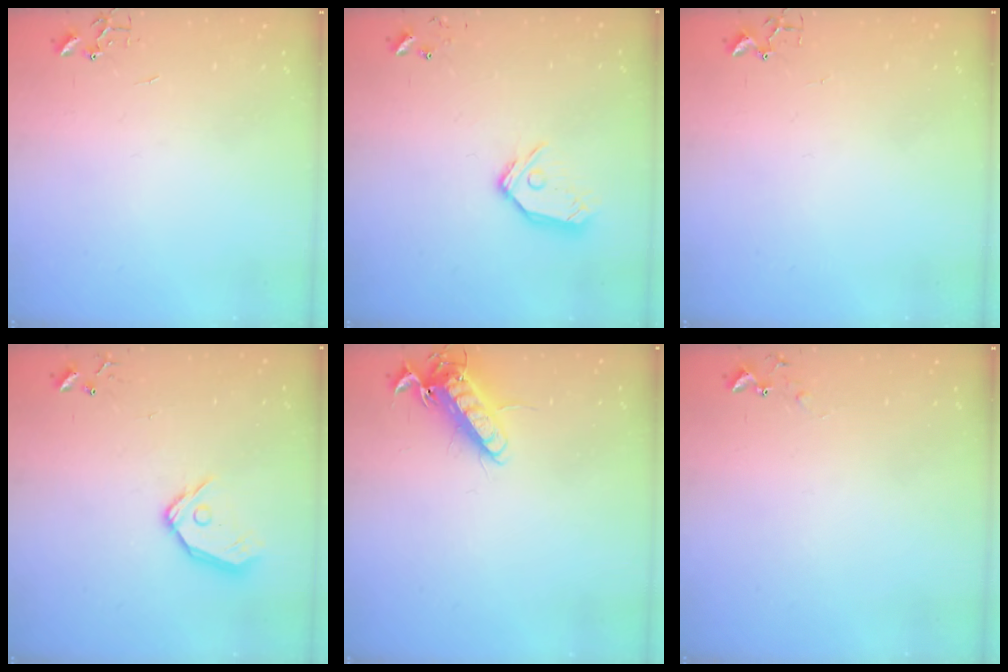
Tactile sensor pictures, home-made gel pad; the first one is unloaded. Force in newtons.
{"total": 11.6, "press": 11.6, "slide": 1.4}
{"total": 3.0, "press": 2.9, "slide": 0.4}
{"total": 11.5, "press": 11.4, "slide": 1.7}
{"total": 13.3, "press": 13.2, "slide": 1.8}
{"total": 5.0, "press": 5.0, "slide": 0.5}